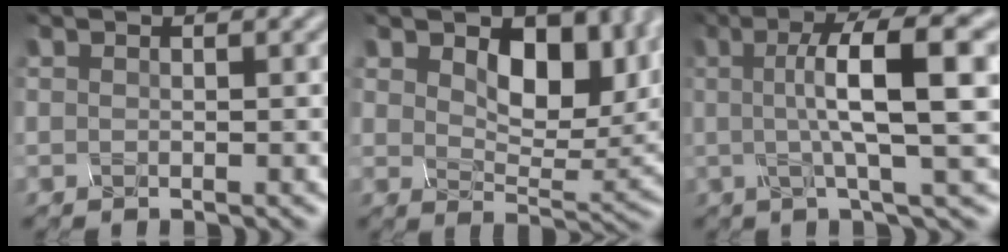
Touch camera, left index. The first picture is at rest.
{"total": 7.4, "force": [2.5, 4.4, 5.4], "torque": [-0.097, -0.014, 0.053]}
{"total": 9.2, "force": [0.5, 1.9, 9.0], "torque": [-0.130, 0.008, 0.016]}